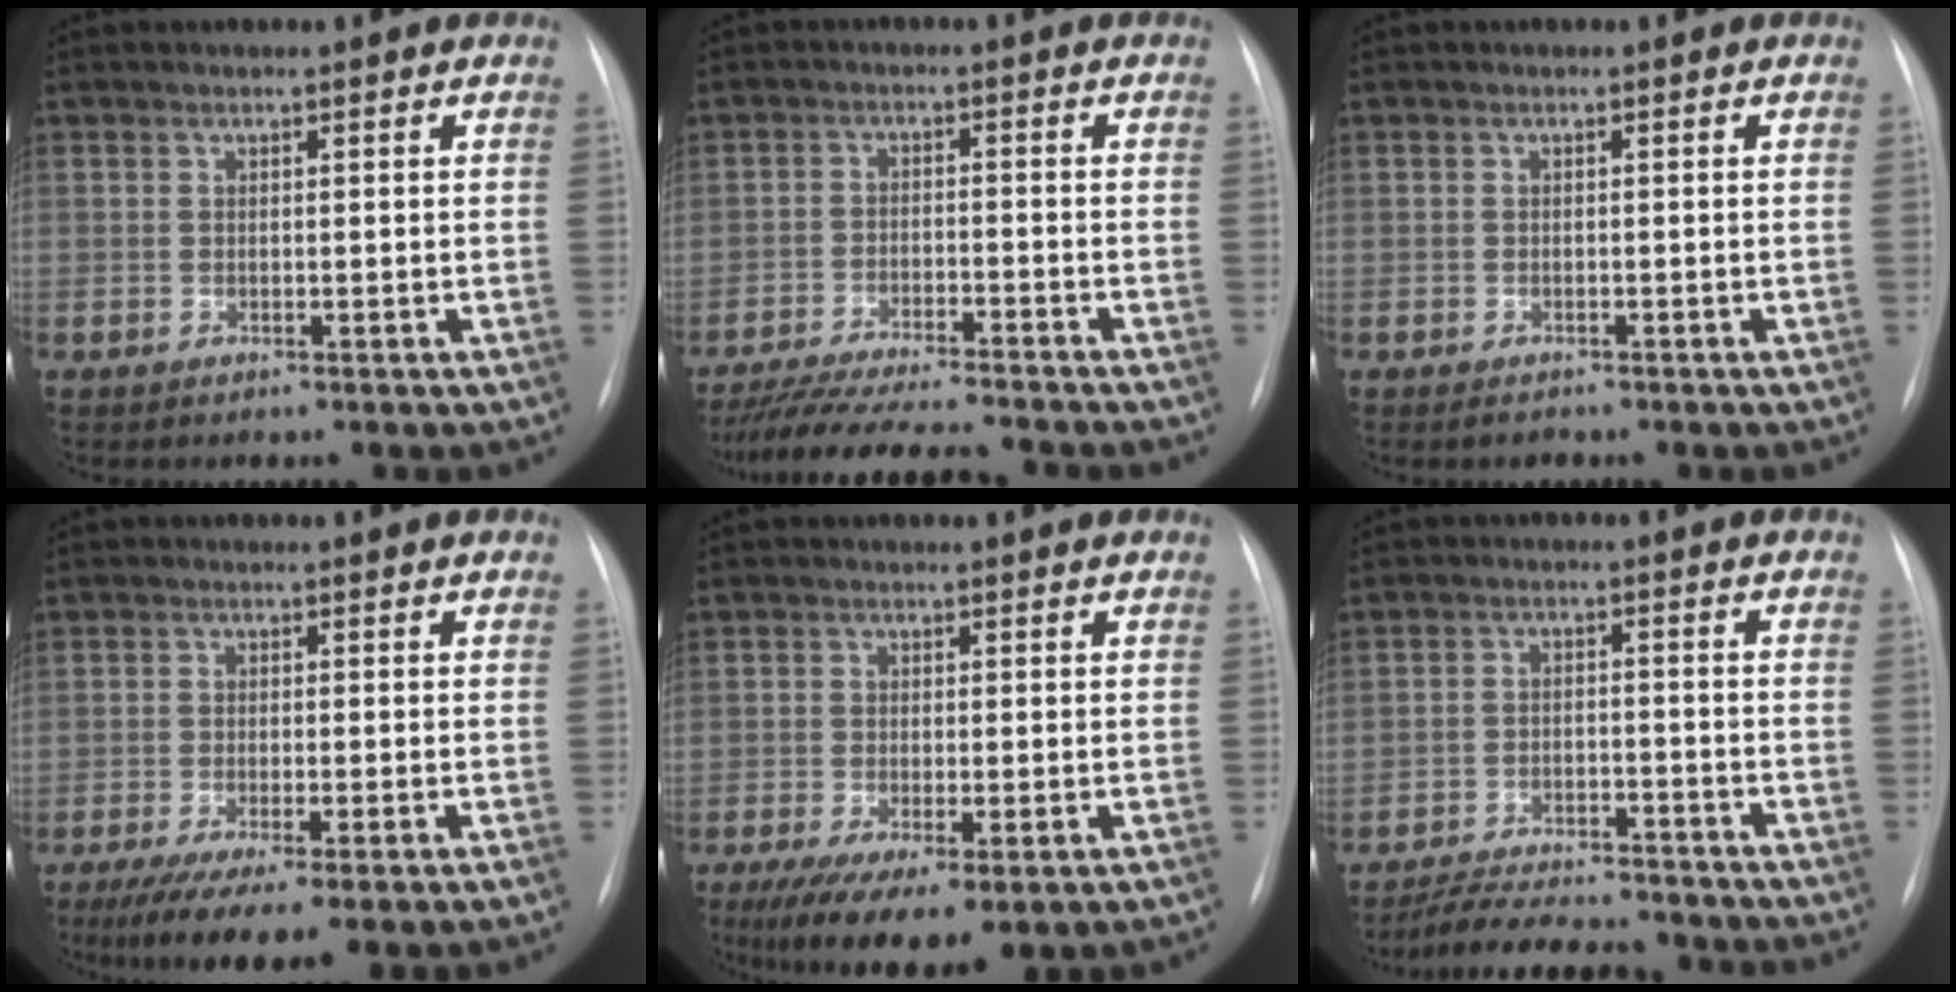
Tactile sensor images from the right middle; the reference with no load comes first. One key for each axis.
{"total": 13.9, "fx": -12.5, "fy": 0.8, "fz": 6.1, "tx": -0.100, "ty": -0.019, "tz": -0.193}
{"total": 1.0, "fx": -0.8, "fy": 0.5, "fz": 0.3, "tx": -0.006, "ty": -0.001, "tz": -0.011}
{"total": 9.1, "fx": -5.1, "fy": 1.7, "fz": 7.4, "tx": -0.116, "ty": -0.025, "tz": -0.082}
{"total": 10.5, "fx": -5.2, "fy": 3.7, "fz": 8.3, "tx": -0.138, "ty": -0.025, "tz": -0.079}
{"total": 10.5, "fx": -9.7, "fy": 2.1, "fz": 3.5, "tx": -0.051, "ty": -0.001, "tz": -0.150}